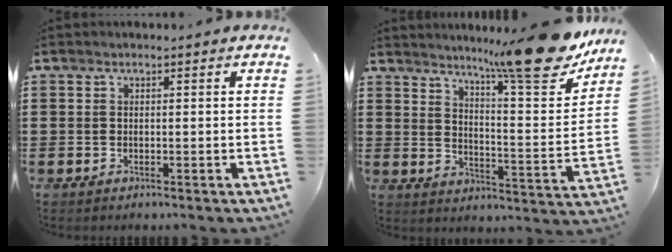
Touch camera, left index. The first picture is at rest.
{"total": 14.1, "force": [11.9, 0.6, 7.6], "torque": [-0.112, -0.083, 0.191]}